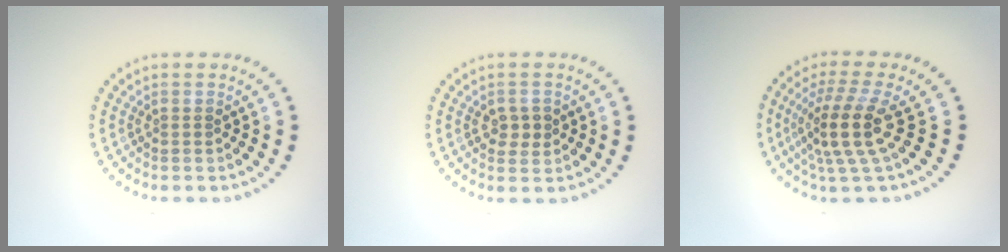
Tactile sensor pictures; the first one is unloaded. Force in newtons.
{"total": 1.8, "press": 1.8, "slide": 0.1}
{"total": 4.5, "press": 3.4, "slide": 3.0}